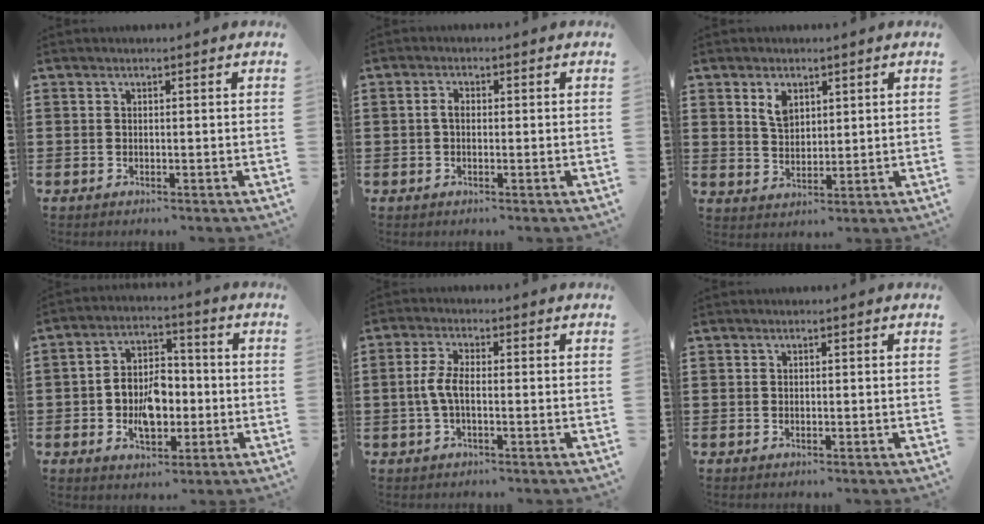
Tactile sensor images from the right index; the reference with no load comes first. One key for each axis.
{"total": 1.9, "fx": 0.0, "fy": 1.1, "fz": 1.6, "tx": -0.039, "ty": 0.003, "tz": -0.004}
{"total": 3.9, "fx": 2.1, "fy": 2.4, "fz": 2.3, "tx": -0.046, "ty": 0.004, "tz": 0.037}
{"total": 7.7, "fx": -1.7, "fy": 5.0, "fz": 5.6, "tx": -0.099, "ty": 0.005, "tz": -0.036}
{"total": 4.2, "fx": -0.6, "fy": 1.6, "fz": 3.8, "tx": -0.097, "ty": -0.005, "tz": -0.021}
{"total": 0.0}